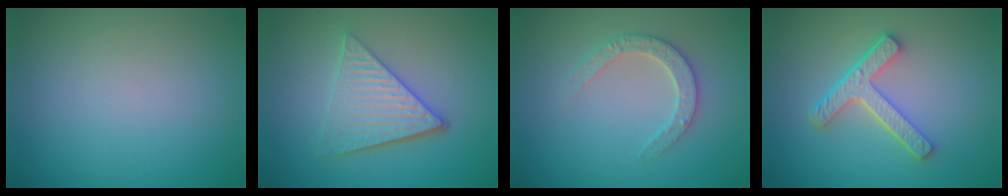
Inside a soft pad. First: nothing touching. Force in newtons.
{"total": 4.8, "press": 3.6, "slide": 3.1}
{"total": 2.7, "press": 2.6, "slide": 0.5}
{"total": 4.3, "press": 3.3, "slide": 2.9}